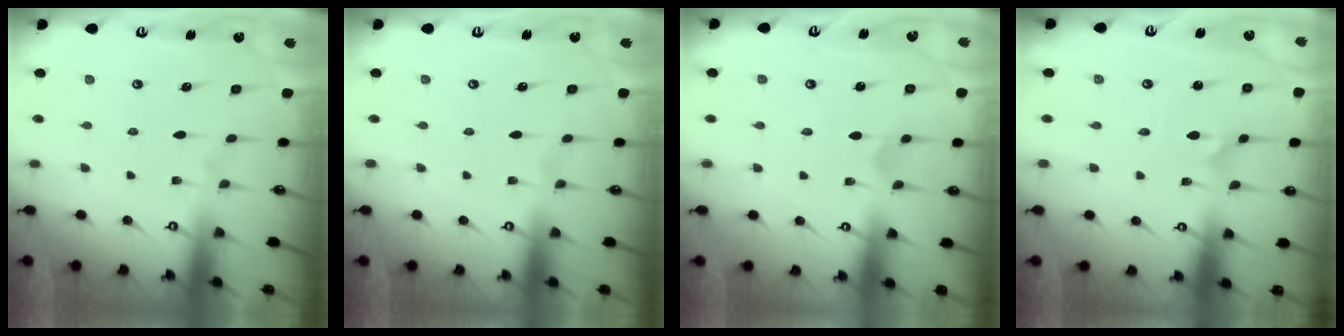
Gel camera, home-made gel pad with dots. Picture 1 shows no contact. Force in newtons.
{"total": 0.0}
{"total": 1.6, "press": 1.6, "slide": 0.1}
{"total": 1.4, "press": 1.4, "slide": 0.0}